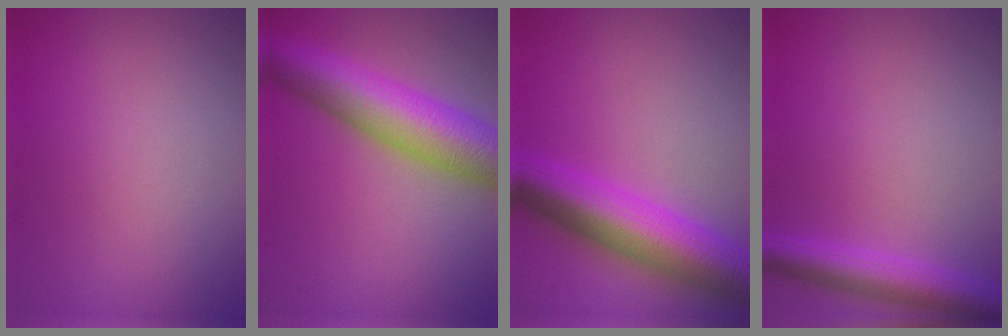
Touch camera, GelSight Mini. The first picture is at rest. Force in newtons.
{"total": 10.2, "press": 10.2, "slide": 0.4}
{"total": 9.2, "press": 9.2, "slide": 0.2}
{"total": 4.3, "press": 4.3, "slide": 0.2}